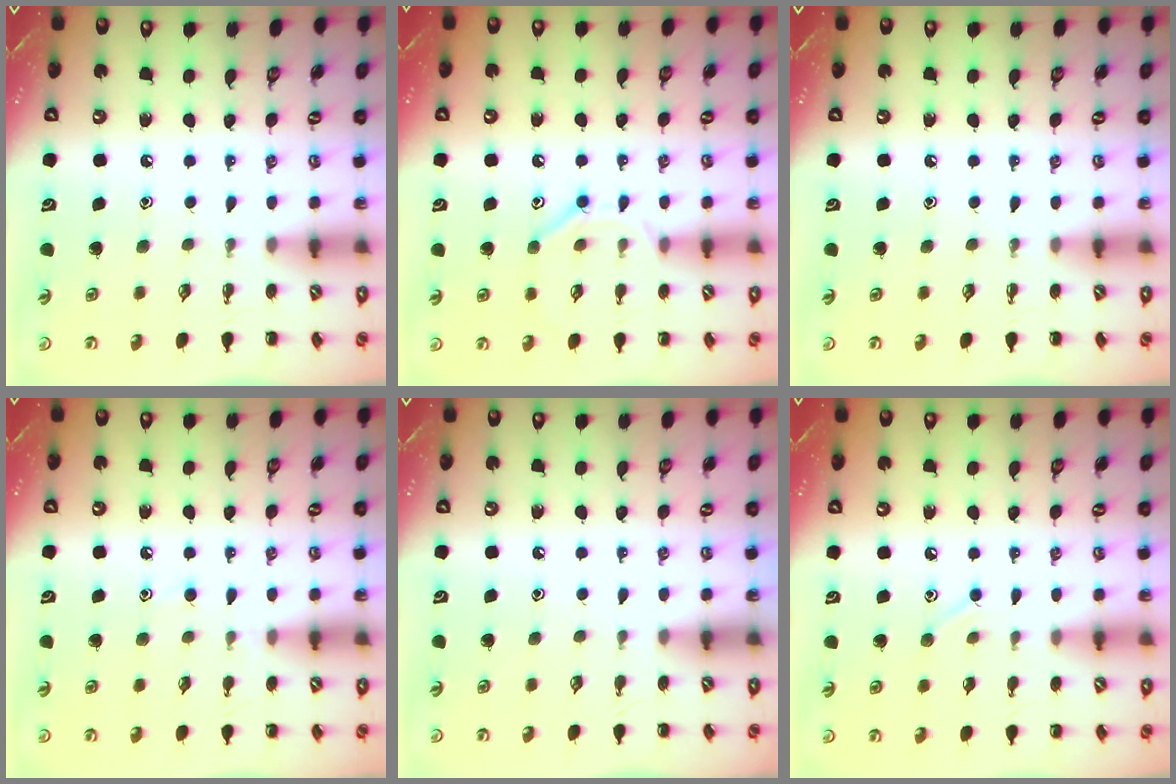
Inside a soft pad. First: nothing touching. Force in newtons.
{"total": 9.6, "press": 9.6, "slide": 0.5}
{"total": 0.0}
{"total": 5.7, "press": 5.3, "slide": 2.1}
{"total": 0.0}
{"total": 4.7, "press": 4.5, "slide": 1.5}